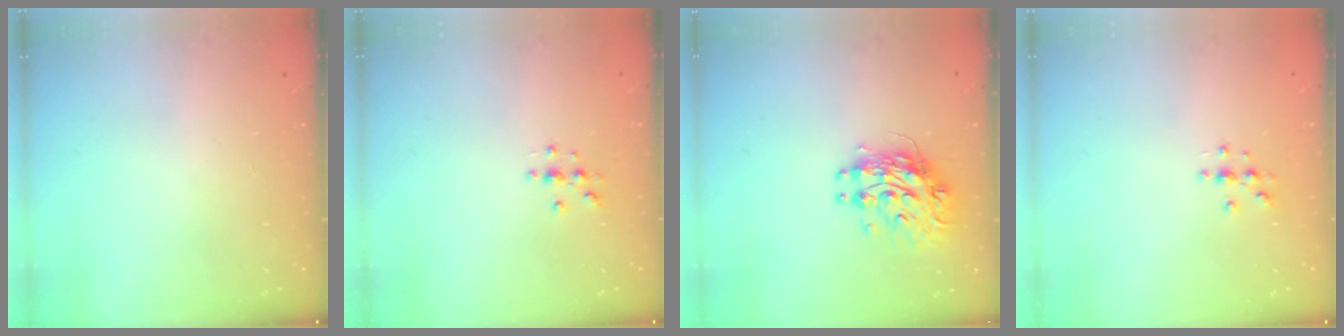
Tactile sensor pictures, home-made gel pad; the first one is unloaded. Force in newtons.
{"total": 3.0, "press": 3.0, "slide": 0.4}
{"total": 10.7, "press": 10.7, "slide": 0.9}
{"total": 3.0, "press": 3.0, "slide": 0.4}